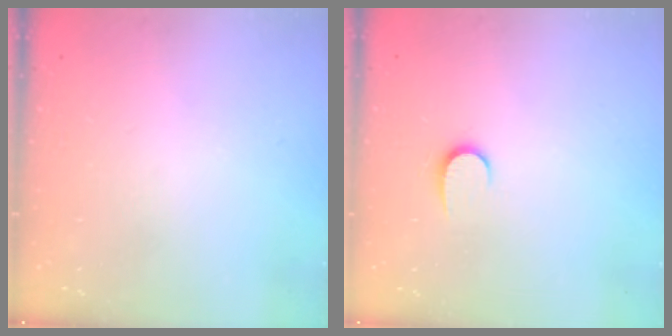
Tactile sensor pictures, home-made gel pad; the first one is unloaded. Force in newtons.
{"total": 5.4, "press": 5.4, "slide": 0.6}